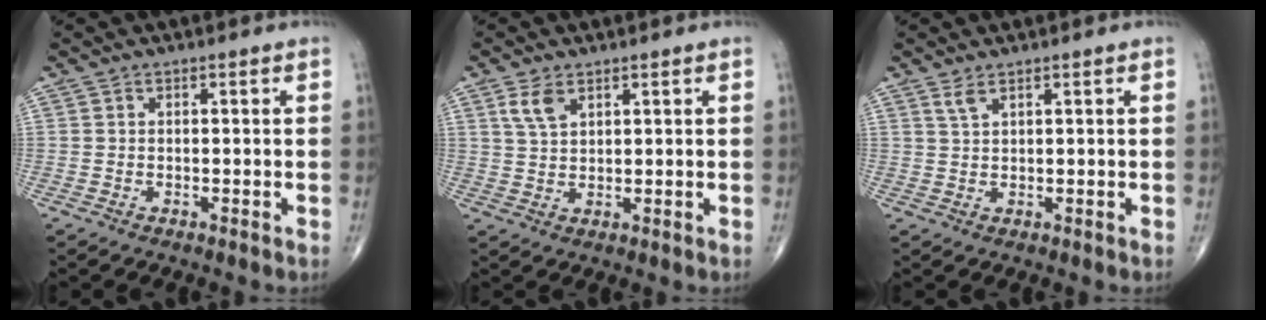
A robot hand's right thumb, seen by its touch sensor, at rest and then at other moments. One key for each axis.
{"total": 4.0, "fx": 2.2, "fy": 2.1, "fz": 2.6, "tx": -0.050, "ty": -0.004, "tz": 0.049}
{"total": 1.8, "fx": 1.3, "fy": 0.5, "fz": 1.2, "tx": -0.027, "ty": -0.002, "tz": 0.031}